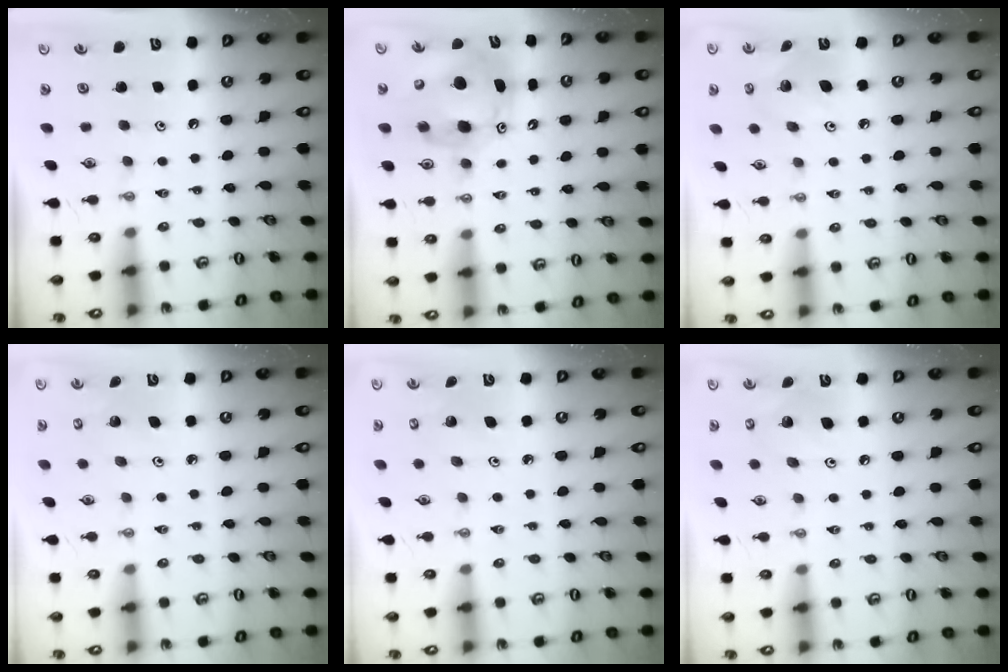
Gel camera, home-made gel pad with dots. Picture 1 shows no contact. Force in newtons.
{"total": 13.9, "press": 13.8, "slide": 2.1}
{"total": 6.8, "press": 6.8, "slide": 0.2}
{"total": 2.5, "press": 2.5, "slide": 0.2}
{"total": 2.5, "press": 2.5, "slide": 0.2}
{"total": 7.9, "press": 7.8, "slide": 1.4}